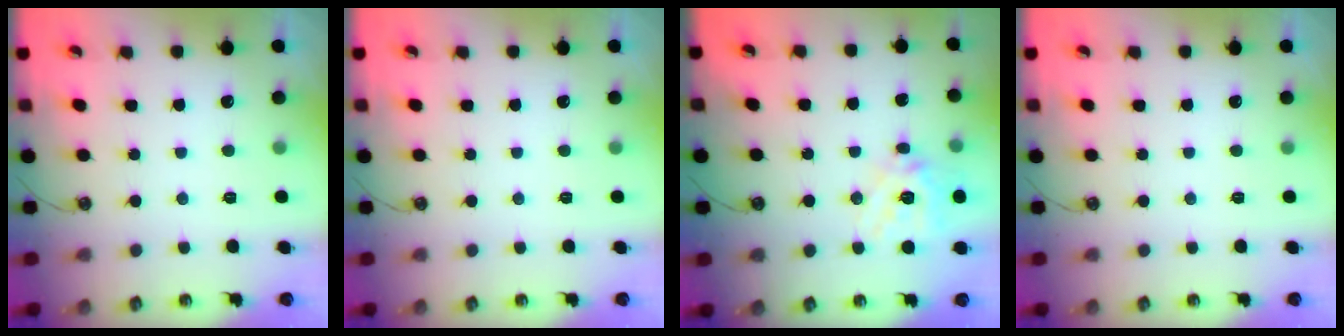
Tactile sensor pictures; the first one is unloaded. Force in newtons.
{"total": 0.0}
{"total": 15.1, "press": 14.9, "slide": 2.3}
{"total": 0.0}